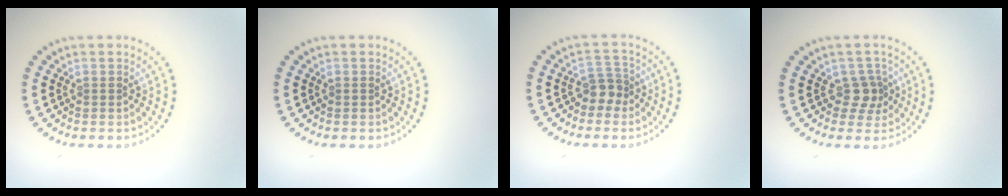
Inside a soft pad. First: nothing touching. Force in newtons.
{"total": 0.0}
{"total": 2.1, "press": 1.7, "slide": 1.3}
{"total": 2.1, "press": 1.6, "slide": 1.3}